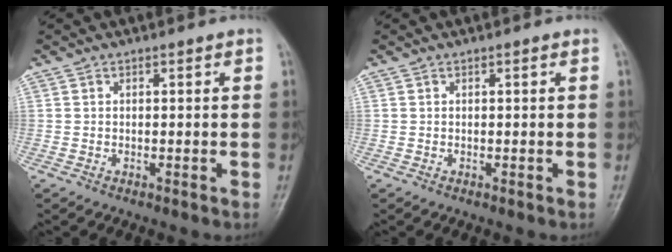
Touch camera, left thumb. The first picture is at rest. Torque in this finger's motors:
{"motor_torque": [-0.05, 0.01, -0.04, 0.04, 0.00]}